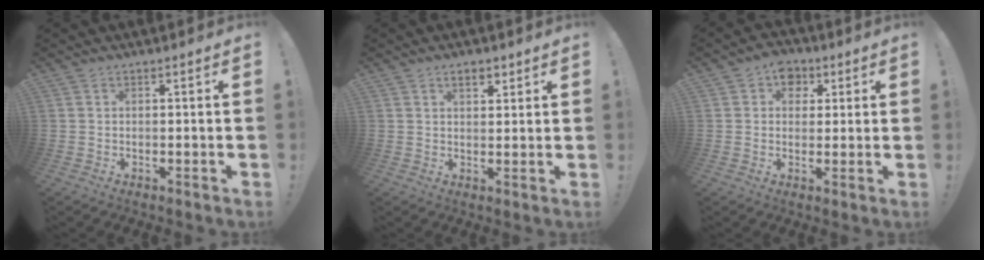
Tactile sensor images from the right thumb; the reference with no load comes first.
{"total": 3.9, "force": [2.3, 2.0, 2.4], "torque": [-0.024, -0.008, 0.037]}
{"total": 6.4, "force": [1.9, 5.8, 2.1], "torque": [-0.016, -0.006, 0.036]}